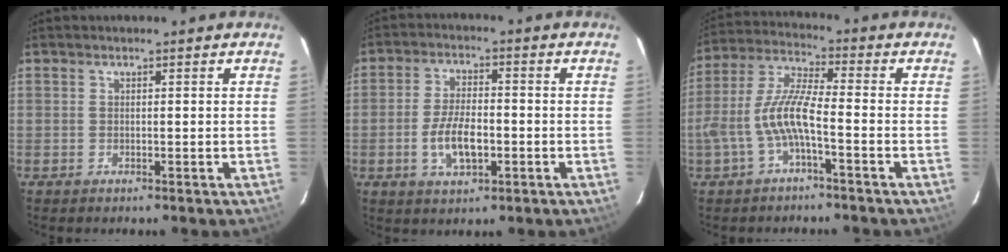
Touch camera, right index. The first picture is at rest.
{"total": 7.9, "force": [-2.3, 3.5, 6.7], "torque": [-0.137, -0.003, -0.038]}
{"total": 9.0, "force": [-3.1, 1.7, 8.3], "torque": [-0.190, 0.009, -0.056]}